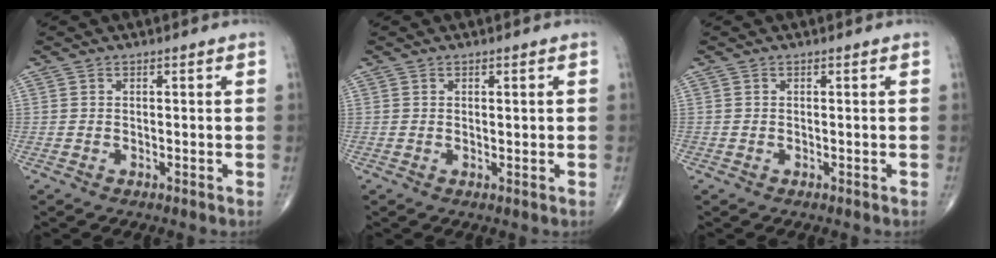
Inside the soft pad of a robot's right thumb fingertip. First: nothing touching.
{"total": 0.8, "force": [0.2, 0.3, 0.8], "torque": [-0.009, -0.001, 0.004]}
{"total": 0.0}